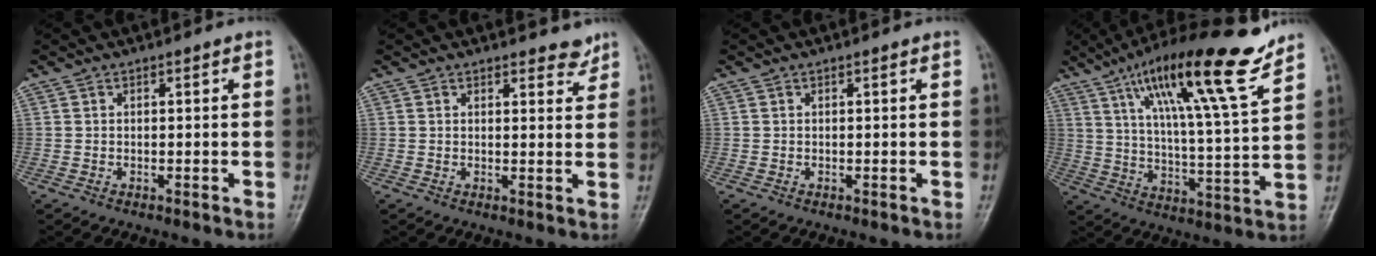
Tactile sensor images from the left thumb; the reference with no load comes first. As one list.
[{"total": 2.8, "force": [2.5, 1.1, 0.7], "torque": [0.007, -0.019, 0.027]}, {"total": 0.0}, {"total": 20.8, "force": [13.3, 3.0, 15.8], "torque": [-0.239, -0.049, 0.217]}]